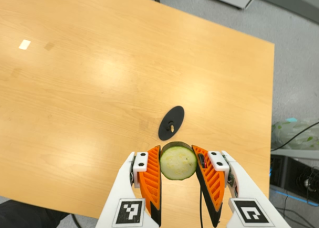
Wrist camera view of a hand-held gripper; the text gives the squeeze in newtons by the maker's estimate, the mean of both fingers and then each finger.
{"total": 9.7, "left": 9.3, "right": 10.1}